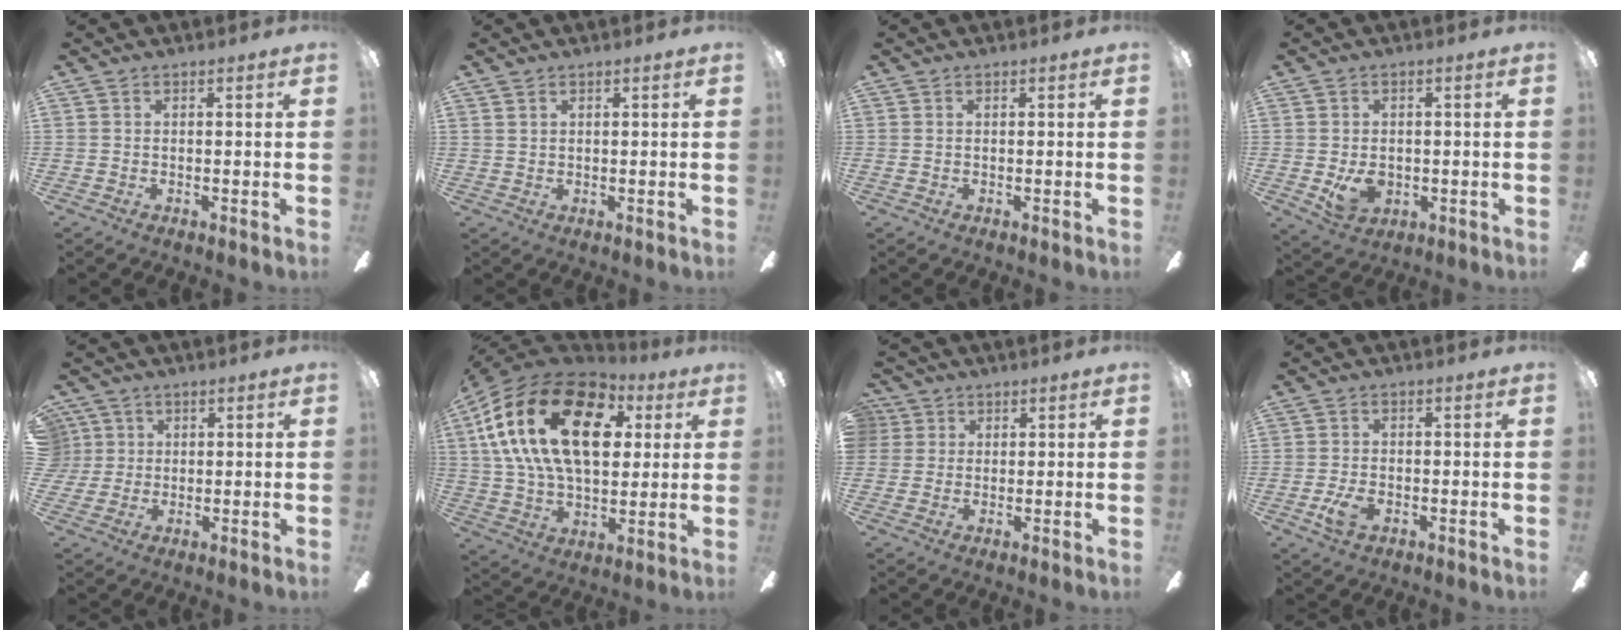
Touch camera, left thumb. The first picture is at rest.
{"total": 1.2, "force": [1.0, 0.6, 0.1], "torque": [-0.003, 0.000, 0.020]}
{"total": 0.0}
{"total": 6.4, "force": [-1.0, 4.9, 4.1], "torque": [-0.048, -0.002, -0.017]}
{"total": 4.3, "force": [1.3, 4.1, 0.5], "torque": [-0.017, 0.008, 0.023]}
{"total": 26.3, "force": [9.0, 15.4, 19.3], "torque": [-0.375, -0.012, 0.148]}
{"total": 3.3, "force": [1.4, 3.0, 0.2], "torque": [-0.007, 0.007, 0.024]}
{"total": 4.9, "force": [-1.7, 2.9, 3.6], "torque": [-0.065, 0.003, -0.033]}